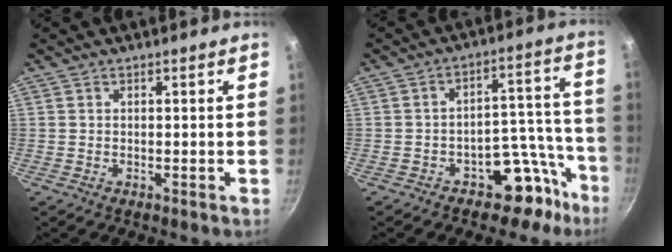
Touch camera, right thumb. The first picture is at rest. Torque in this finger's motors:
{"motor_torque": [3.22, 1.78, 0.69, -1.09, 0.02]}